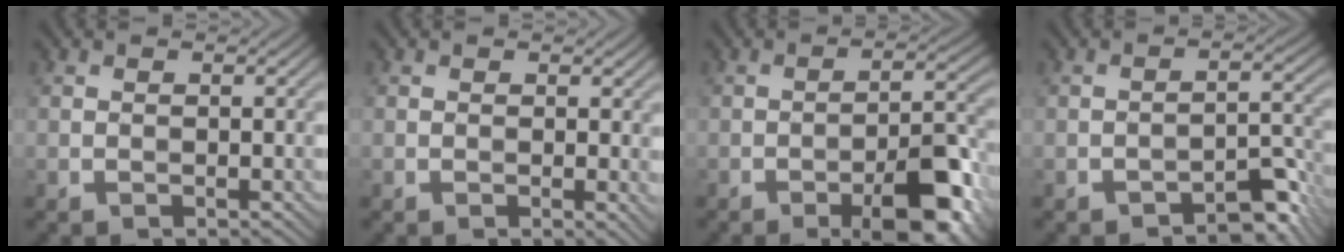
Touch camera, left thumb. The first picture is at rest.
{"total": 1.6, "force": [0.5, 1.0, 1.2], "torque": [-0.017, -0.001, 0.007]}
{"total": 9.2, "force": [-5.1, 2.7, 7.2], "torque": [-0.096, 0.010, -0.080]}
{"total": 4.8, "force": [-3.6, 1.7, 2.6], "torque": [-0.026, 0.016, -0.050]}